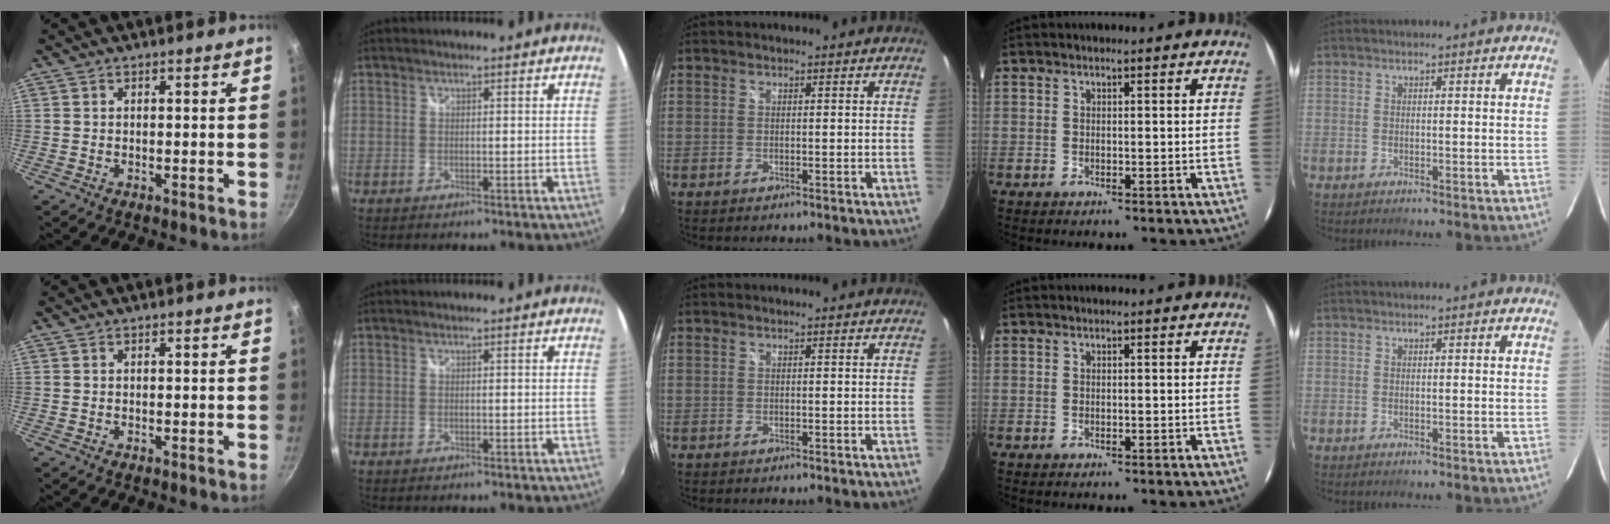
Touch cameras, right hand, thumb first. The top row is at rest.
{}